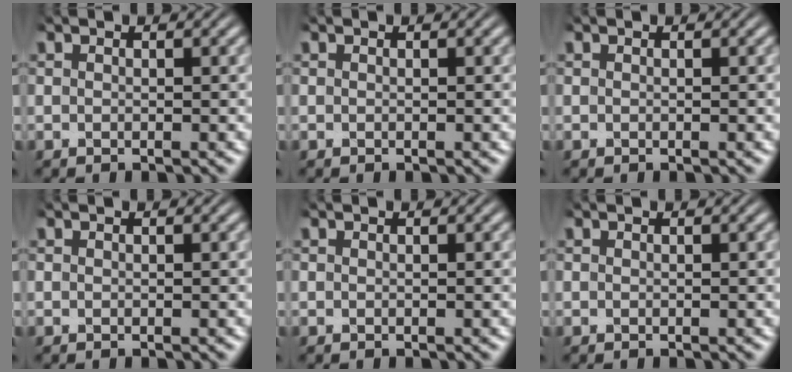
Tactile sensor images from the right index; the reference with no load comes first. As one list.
[{"total": 0.0}, {"total": 0.0}, {"total": 0.0}, {"total": 0.0}, {"total": 0.0}]